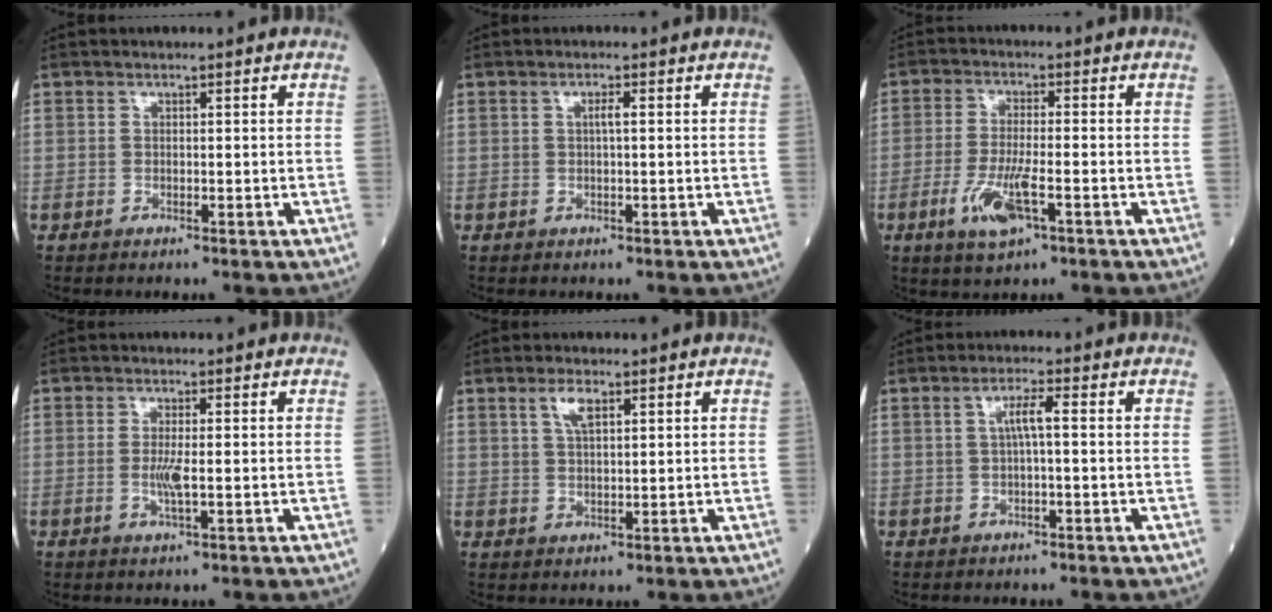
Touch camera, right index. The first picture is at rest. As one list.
[{"total": 1.2, "force": [0.2, 0.0, 1.2], "torque": [-0.023, 0.002, 0.002]}, {"total": 7.2, "force": [-2.9, 1.4, 6.4], "torque": [-0.134, -0.013, -0.051]}, {"total": 2.8, "force": [-0.3, 0.1, 2.8], "torque": [-0.060, -0.004, -0.006]}, {"total": 3.3, "force": [1.7, 0.9, 2.7], "torque": [-0.057, 0.003, 0.035]}, {"total": 3.0, "force": [0.3, 0.2, 2.9], "torque": [-0.056, 0.006, 0.006]}]